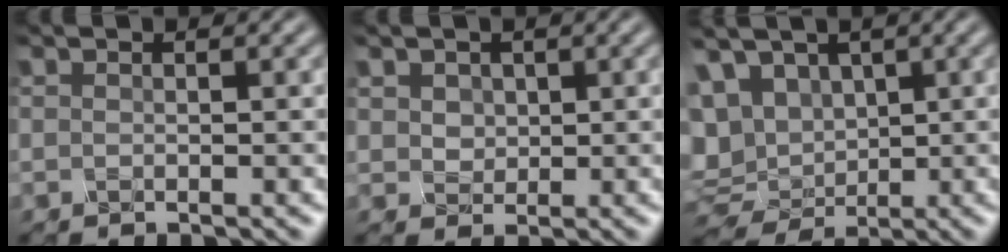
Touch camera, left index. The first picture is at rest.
{"total": 1.1, "force": [0.5, 0.9, 0.0], "torque": [-0.012, 0.001, 0.025]}
{"total": 10.8, "force": [3.2, 8.1, 6.3], "torque": [-0.138, 0.024, 0.057]}